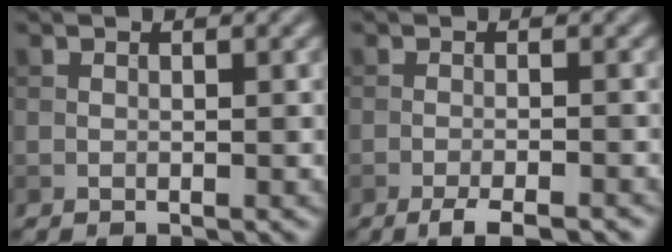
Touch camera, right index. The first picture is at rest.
{"total": 3.1, "force": [-2.3, 0.5, 2.1], "torque": [-0.033, -0.001, -0.041]}